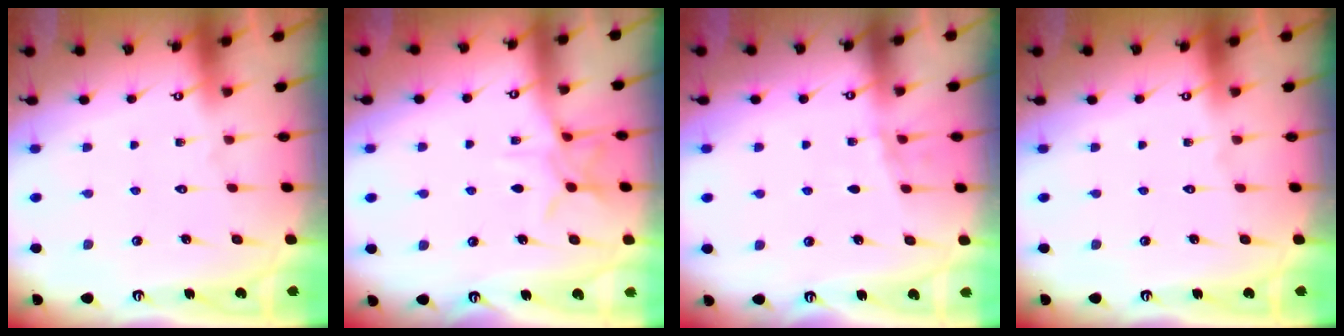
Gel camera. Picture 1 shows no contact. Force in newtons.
{"total": 7.8, "press": 7.8, "slide": 0.5}
{"total": 3.1, "press": 3.1, "slide": 0.4}
{"total": 0.0}